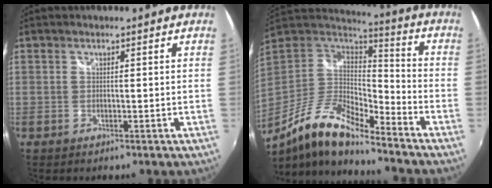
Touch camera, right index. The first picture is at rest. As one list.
[{"total": 17.3, "force": [-12.1, 4.8, 11.5], "torque": [-0.226, -0.023, -0.233]}]